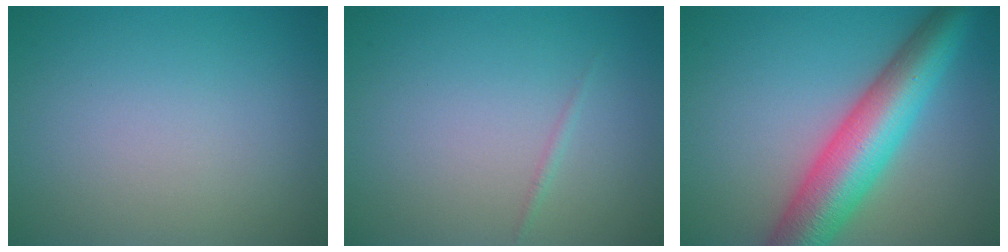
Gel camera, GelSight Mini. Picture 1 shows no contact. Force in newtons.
{"total": 0.5, "press": 0.5, "slide": 0.0}
{"total": 9.3, "press": 9.3, "slide": 0.1}